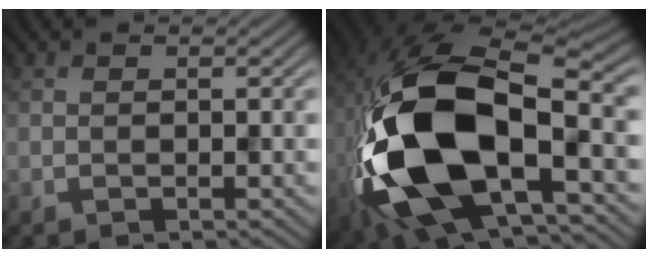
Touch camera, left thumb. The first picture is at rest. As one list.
[{"total": 19.0, "force": [-4.4, 10.0, 15.6], "torque": [-0.345, -0.039, -0.057]}]